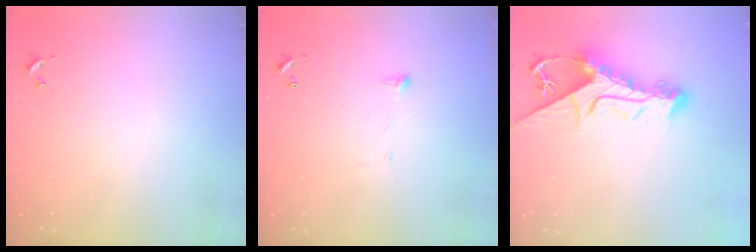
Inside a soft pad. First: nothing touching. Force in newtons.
{"total": 3.5, "press": 3.5, "slide": 0.5}
{"total": 14.2, "press": 14.1, "slide": 1.3}